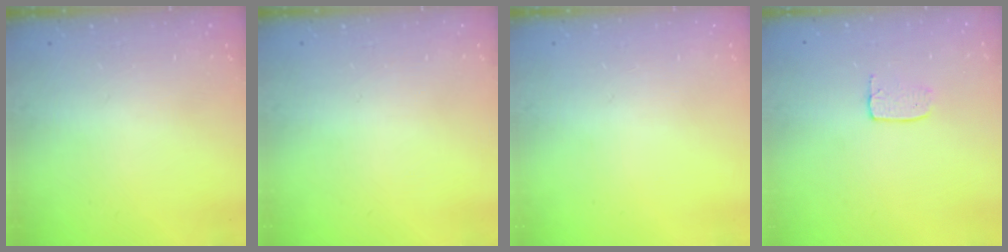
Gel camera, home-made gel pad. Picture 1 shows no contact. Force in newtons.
{"total": 0.0}
{"total": 0.0}
{"total": 3.6, "press": 3.6, "slide": 0.2}